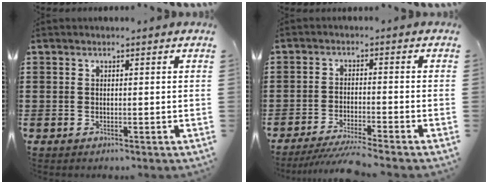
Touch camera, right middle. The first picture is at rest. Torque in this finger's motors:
{"motor_torque": [0.55, 0.19, 0.03, 0.05]}